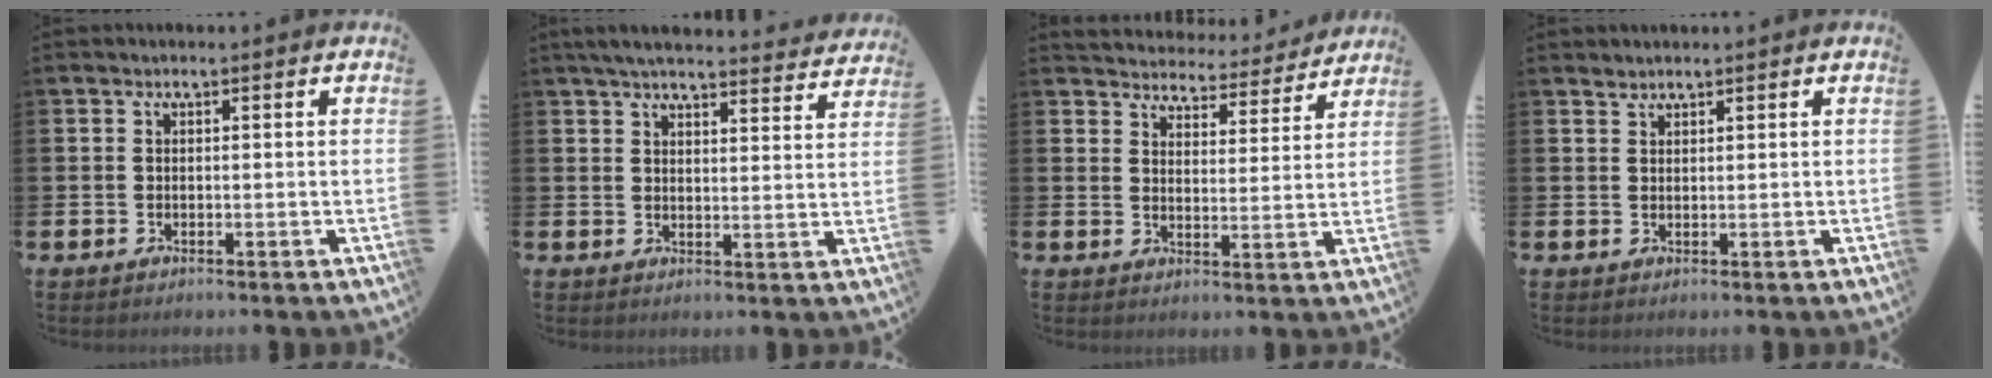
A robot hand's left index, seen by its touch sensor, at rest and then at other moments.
{"total": 4.9, "force": [4.7, 0.5, 1.2], "torque": [-0.035, -0.026, 0.083]}
{"total": 4.9, "force": [4.8, 1.0, 0.0], "torque": [-0.007, -0.045, 0.079]}
{"total": 1.2, "force": [1.2, 0.3, -0.1], "torque": [0.004, 0.001, 0.023]}